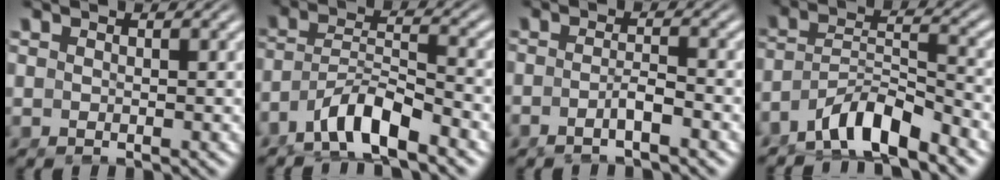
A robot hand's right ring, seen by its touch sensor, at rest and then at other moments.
{"total": 5.1, "force": [-3.1, 2.5, 3.2], "torque": [-0.073, -0.026, -0.043]}
{"total": 2.3, "force": [-1.7, 0.1, 1.5], "torque": [-0.028, -0.004, -0.031]}
{"total": 6.1, "force": [-4.3, 3.0, 3.3], "torque": [-0.067, -0.027, -0.061]}